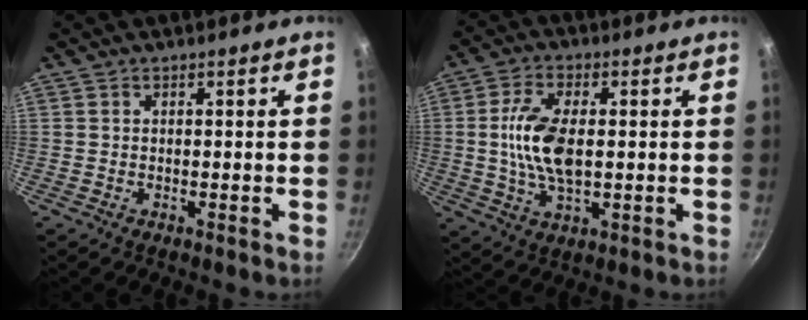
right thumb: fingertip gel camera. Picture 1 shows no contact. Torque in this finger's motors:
{"motor_torque": [1.68, 1.77, 1.33, -0.54, 0.16]}